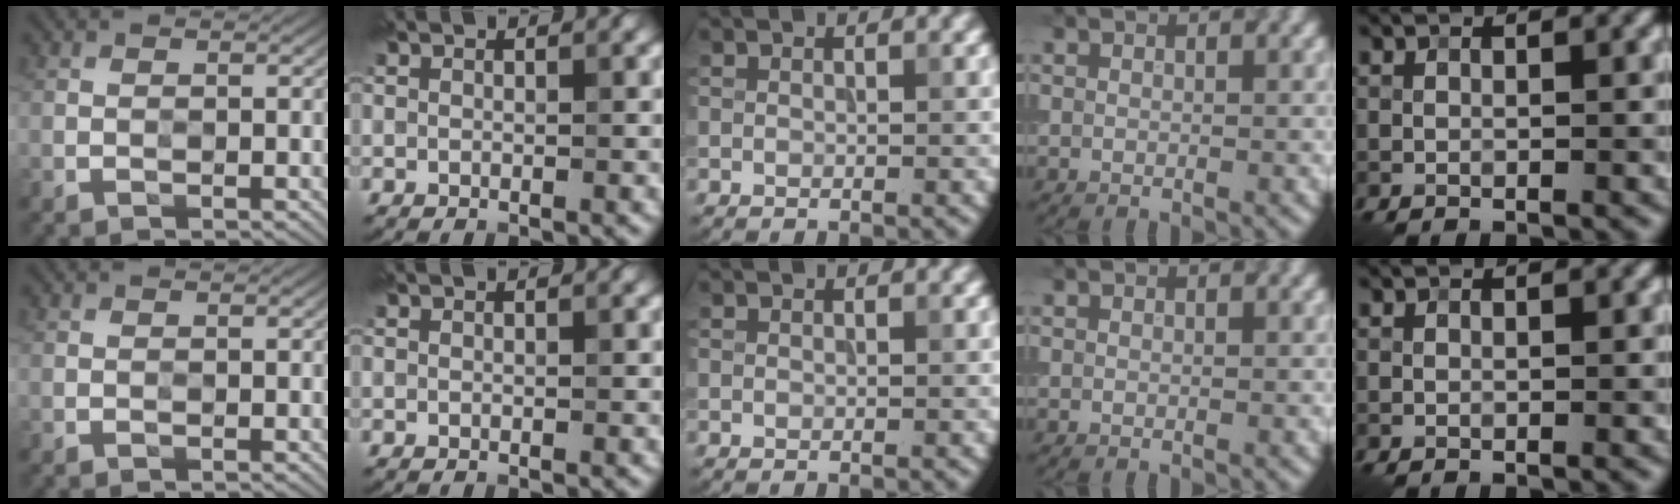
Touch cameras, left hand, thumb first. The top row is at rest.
{}